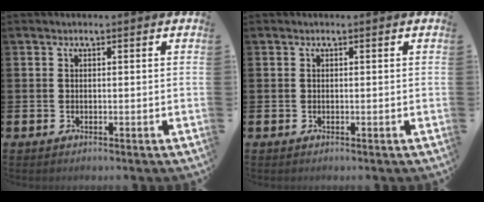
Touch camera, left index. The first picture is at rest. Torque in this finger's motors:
{"motor_torque": [-0.05, 0.05, -0.01, 0.01]}